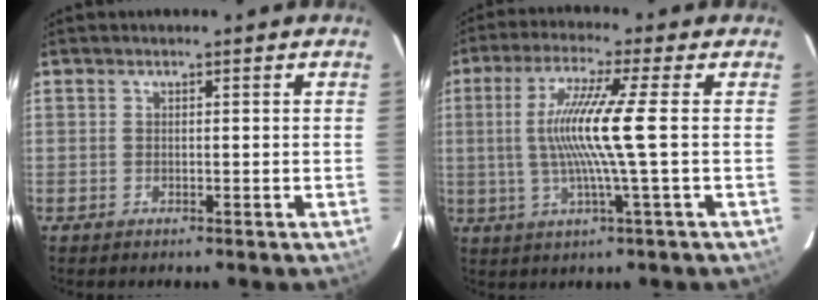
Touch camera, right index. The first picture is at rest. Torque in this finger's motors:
{"motor_torque": [1.41, 0.06, 0.88, 0.21]}